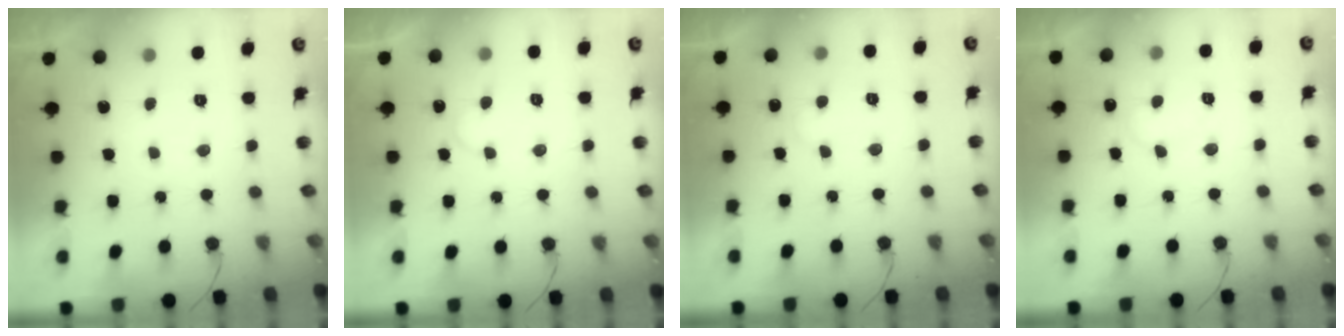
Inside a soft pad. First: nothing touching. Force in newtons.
{"total": 4.7, "press": 4.7, "slide": 0.4}
{"total": 5.4, "press": 5.4, "slide": 0.4}
{"total": 7.7, "press": 7.7, "slide": 0.3}